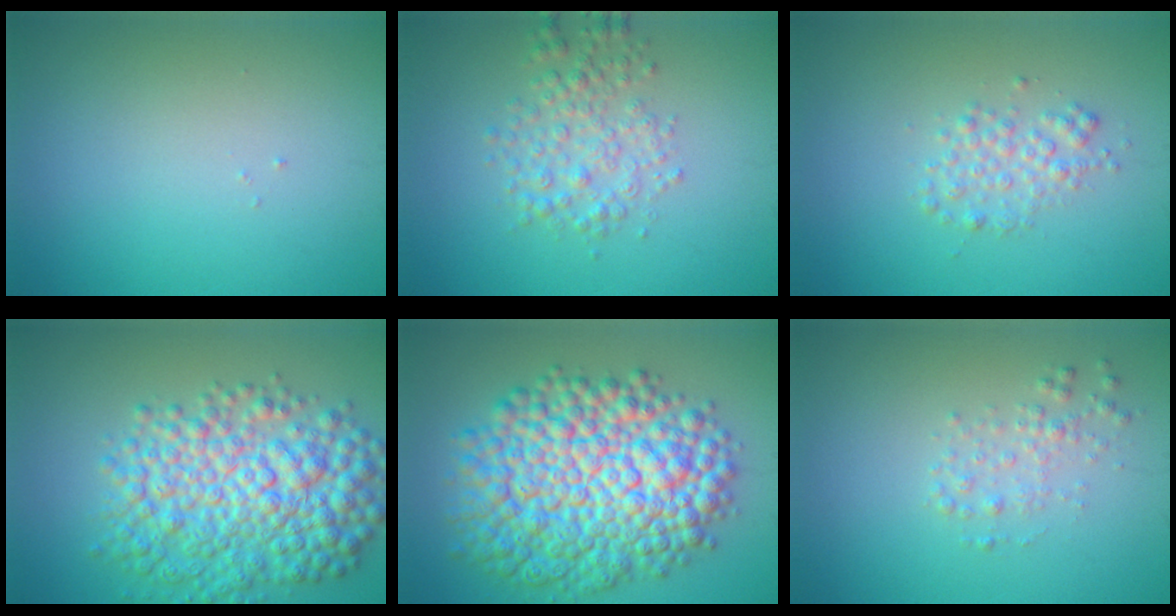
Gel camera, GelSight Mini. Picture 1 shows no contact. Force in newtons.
{"total": 3.1, "press": 3.1, "slide": 0.1}
{"total": 2.0, "press": 2.0, "slide": 0.0}
{"total": 8.8, "press": 8.8, "slide": 0.1}
{"total": 12.6, "press": 12.6, "slide": 0.3}
{"total": 1.6, "press": 1.6, "slide": 0.0}